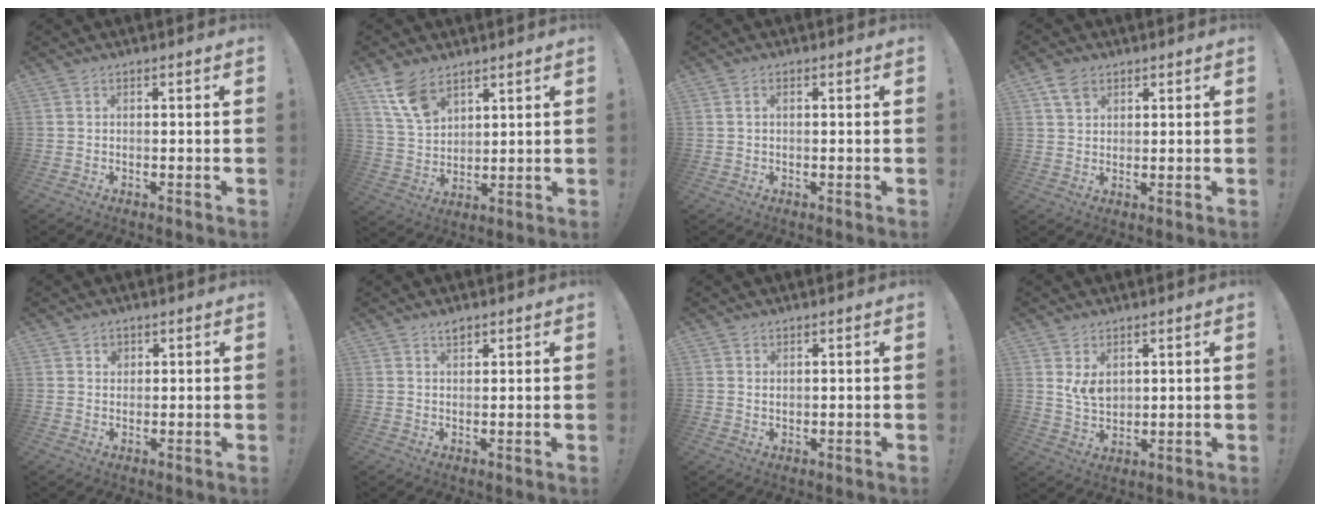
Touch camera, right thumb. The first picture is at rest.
{"total": 10.7, "force": [7.0, 6.0, 5.4], "torque": [-0.094, -0.035, 0.137]}
{"total": 1.2, "force": [0.3, 0.6, 0.9], "torque": [-0.021, 0.003, 0.005]}
{"total": 5.0, "force": [3.2, 3.3, 2.1], "torque": [-0.032, -0.006, 0.060]}
{"total": 1.9, "force": [1.0, 1.6, 0.4], "torque": [0.005, -0.005, 0.016]}
{"total": 2.4, "force": [2.0, 0.8, 1.1], "torque": [-0.006, -0.014, 0.034]}
{"total": 1.2, "force": [0.9, 0.7, 0.5], "torque": [-0.008, 0.000, 0.016]}
{"total": 6.4, "force": [2.8, 4.3, 3.9], "torque": [-0.055, -0.015, 0.054]}